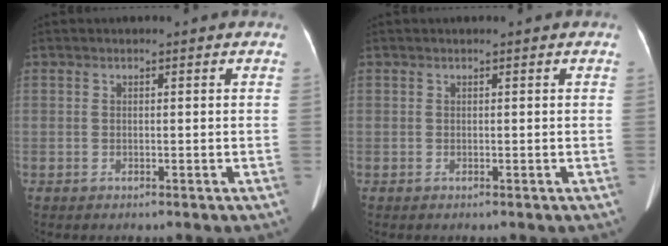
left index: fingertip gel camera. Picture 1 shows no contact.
{"total": 0.0}